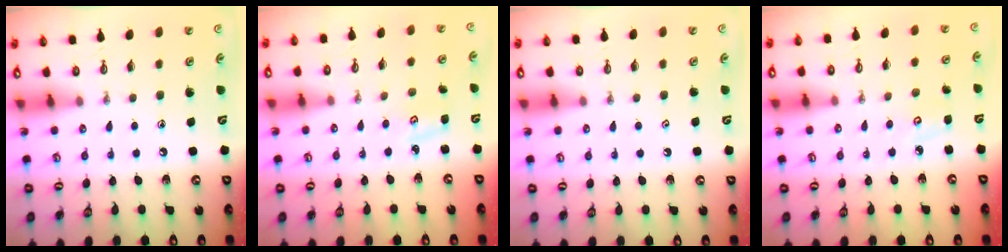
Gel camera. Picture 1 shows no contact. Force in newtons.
{"total": 2.8, "press": 2.8, "slide": 0.2}
{"total": 0.8, "press": 0.2, "slide": 0.7}
{"total": 4.0, "press": 4.0, "slide": 0.4}